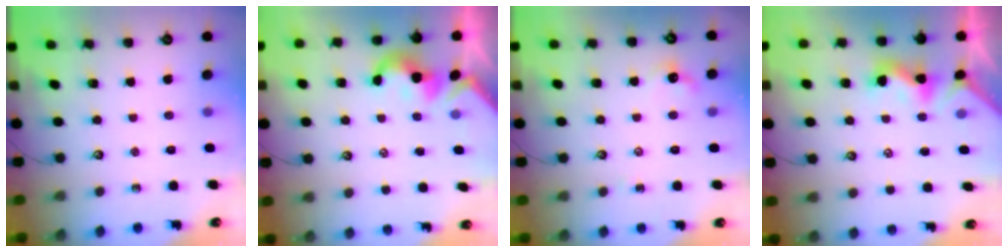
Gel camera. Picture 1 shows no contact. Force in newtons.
{"total": 2.4, "press": 2.4, "slide": 0.3}
{"total": 4.6, "press": 4.5, "slide": 0.6}
{"total": 1.4, "press": 1.3, "slide": 0.5}